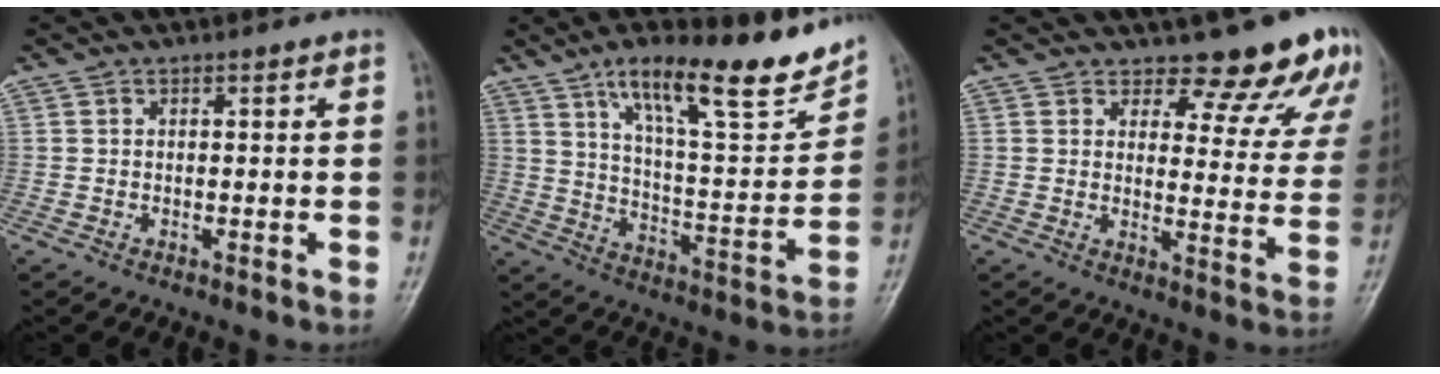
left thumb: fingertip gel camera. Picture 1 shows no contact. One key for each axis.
{"total": 21.4, "fx": 14.1, "fy": 5.7, "fz": 15.0, "tx": -0.192, "ty": -0.061, "tz": 0.228}
{"total": 14.5, "fx": 13.0, "fy": 5.1, "fz": 4.0, "tx": 0.012, "ty": -0.101, "tz": 0.134}